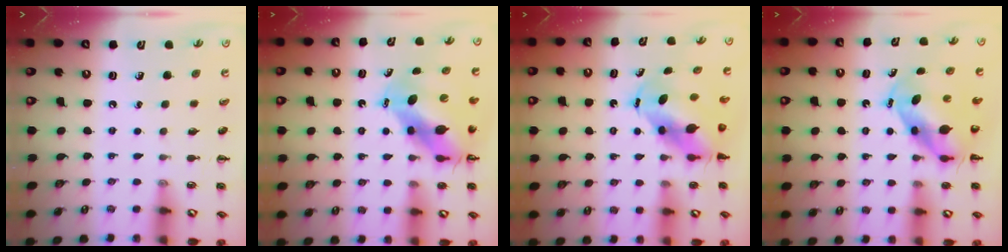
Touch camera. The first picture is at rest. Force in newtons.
{"total": 10.0, "press": 9.6, "slide": 2.8}
{"total": 7.2, "press": 6.9, "slide": 2.0}
{"total": 6.6, "press": 6.5, "slide": 1.4}